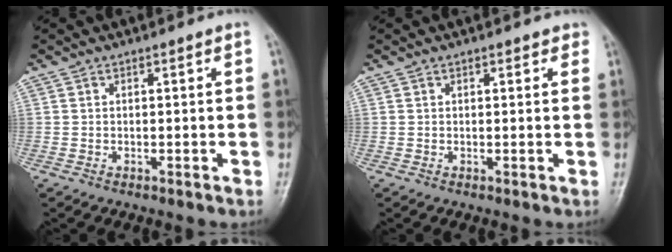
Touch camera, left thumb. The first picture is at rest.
{"total": 1.2, "force": [0.8, 0.7, 0.6], "torque": [0.000, -0.002, 0.005]}